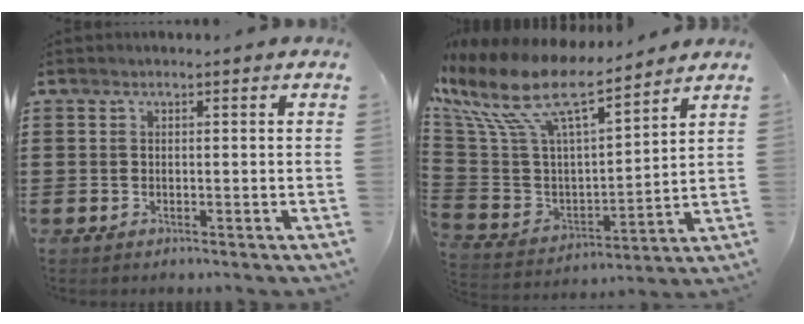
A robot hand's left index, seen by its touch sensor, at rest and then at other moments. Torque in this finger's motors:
{"motor_torque": [1.71, -0.43, 1.05, 0.21]}